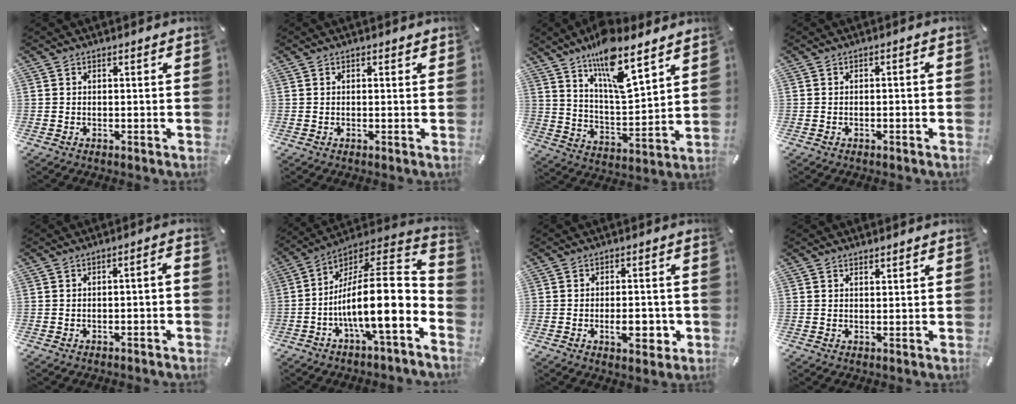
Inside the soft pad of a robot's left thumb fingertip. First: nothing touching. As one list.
[{"total": 0.6, "force": [0.2, 0.4, 0.4], "torque": [0.000, 0.000, 0.002]}, {"total": 15.0, "force": [11.1, 5.0, 8.7], "torque": [-0.154, -0.064, 0.194]}, {"total": 1.3, "force": [-0.7, 0.4, 1.0], "torque": [-0.017, 0.003, -0.014]}, {"total": 2.5, "force": [-1.4, 0.6, 2.0], "torque": [-0.032, 0.008, -0.027]}, {"total": 18.5, "force": [-5.5, 5.7, 16.8], "torque": [-0.283, -0.031, -0.100]}, {"total": 6.5, "force": [-1.6, 3.6, 5.2], "torque": [-0.067, 0.007, -0.026]}, {"total": 1.2, "force": [1.1, 0.4, 0.3], "torque": [-0.006, -0.001, 0.021]}]